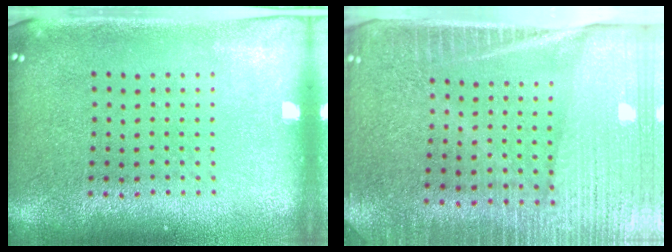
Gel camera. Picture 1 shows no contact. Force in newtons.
{"total": 4.1, "press": 3.7, "slide": 1.8}